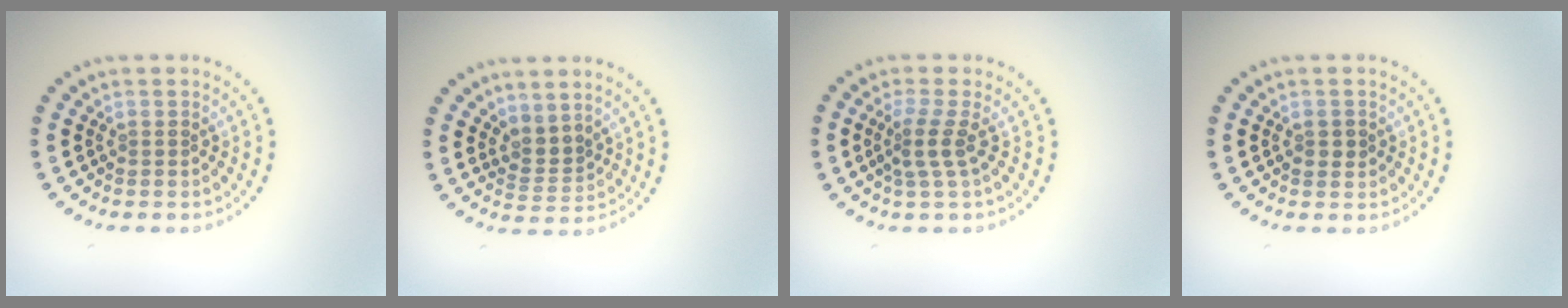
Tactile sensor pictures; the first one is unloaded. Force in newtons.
{"total": 2.2, "press": 1.5, "slide": 1.6}
{"total": 2.2, "press": 1.5, "slide": 1.6}
{"total": 1.2, "press": 1.2, "slide": 0.1}